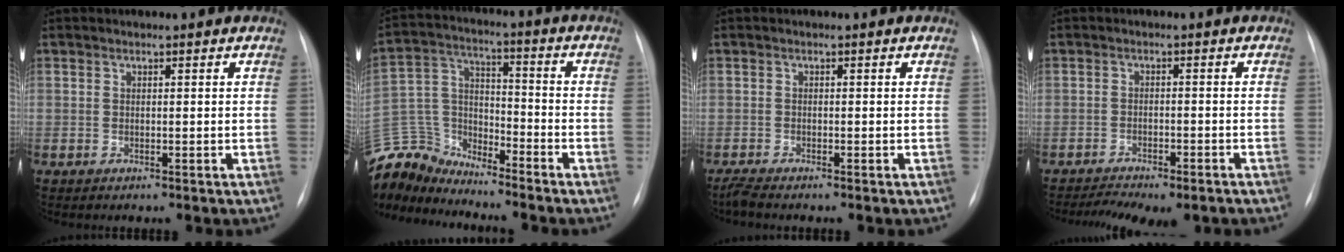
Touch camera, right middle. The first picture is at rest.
{"total": 13.2, "force": [-12.8, 2.9, 1.1], "torque": [-0.033, 0.040, -0.251]}
{"total": 1.3, "force": [-1.2, -0.3, 0.5], "torque": [-0.020, -0.008, -0.027]}
{"total": 10.0, "force": [-8.1, 2.9, 5.1], "torque": [-0.076, 0.004, -0.109]}